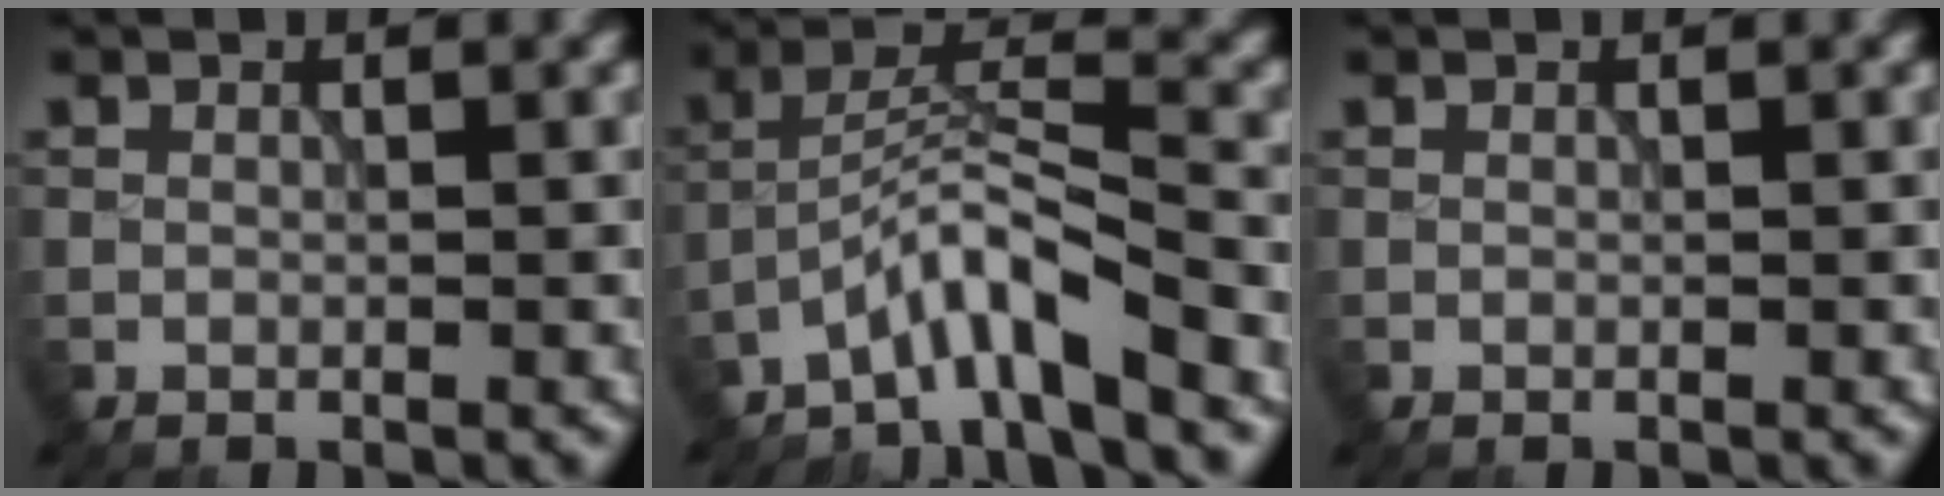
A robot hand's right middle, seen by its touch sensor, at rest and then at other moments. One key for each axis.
{"total": 5.4, "fx": -4.2, "fy": 0.6, "fz": 3.3, "tx": -0.056, "ty": 0.012, "tz": -0.085}
{"total": 0.0}